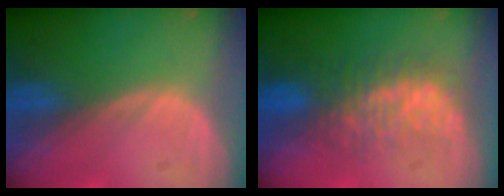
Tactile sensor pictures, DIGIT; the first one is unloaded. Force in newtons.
{"total": 7.8, "press": 7.6, "slide": 2.0}